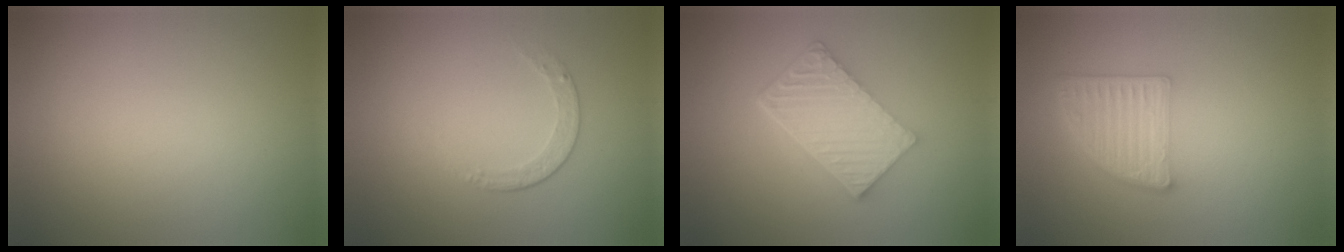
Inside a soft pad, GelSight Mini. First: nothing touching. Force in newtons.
{"total": 1.6, "press": 1.2, "slide": 1.1}
{"total": 6.0, "press": 4.3, "slide": 4.2}
{"total": 4.7, "press": 3.4, "slide": 3.2}